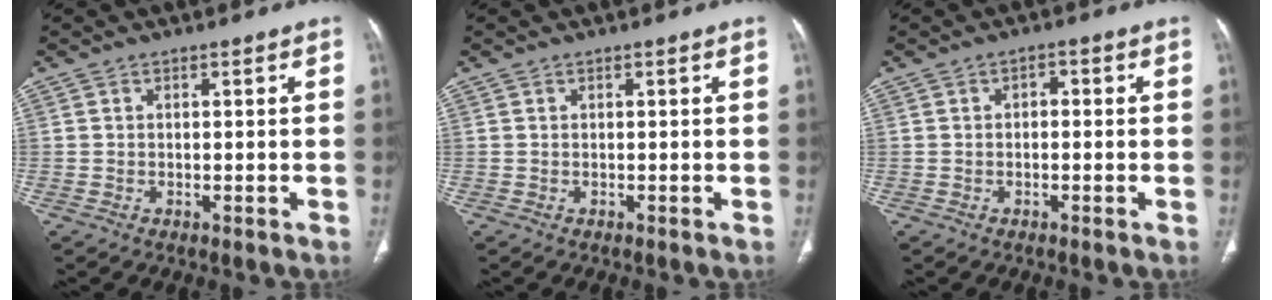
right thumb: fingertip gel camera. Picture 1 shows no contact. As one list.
[{"total": 0.0}, {"total": 1.3, "force": [-0.1, 0.9, 0.9], "torque": [-0.003, 0.005, -0.008]}]